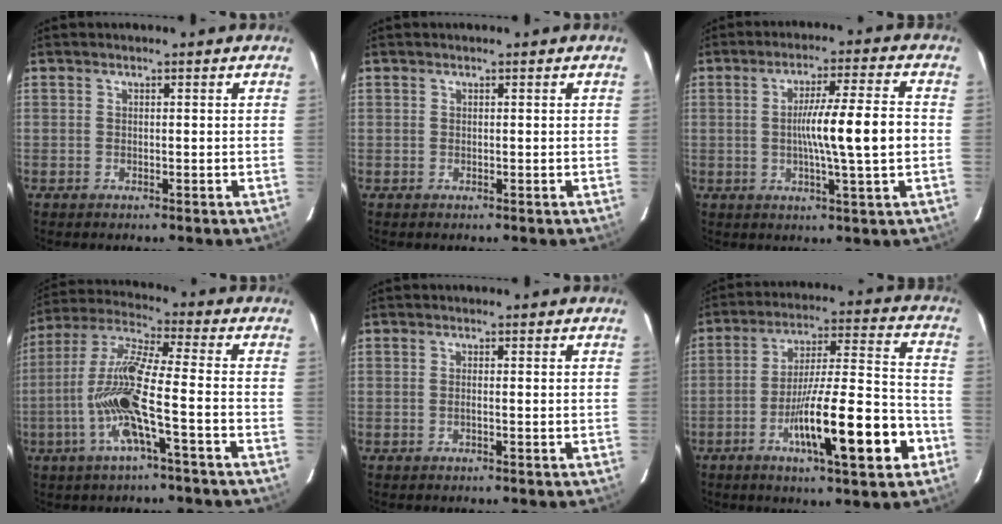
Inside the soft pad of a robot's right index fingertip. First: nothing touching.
{"total": 0.0}
{"total": 10.2, "force": [-0.7, -0.6, 10.2], "torque": [-0.166, 0.004, -0.014]}
{"total": 12.7, "force": [-4.0, 0.4, 12.0], "torque": [-0.250, 0.007, -0.082]}
{"total": 0.7, "force": [-0.2, 0.0, 0.6], "torque": [-0.013, 0.001, -0.003]}
{"total": 17.3, "force": [-6.9, 1.7, 15.8], "torque": [-0.259, 0.000, -0.107]}